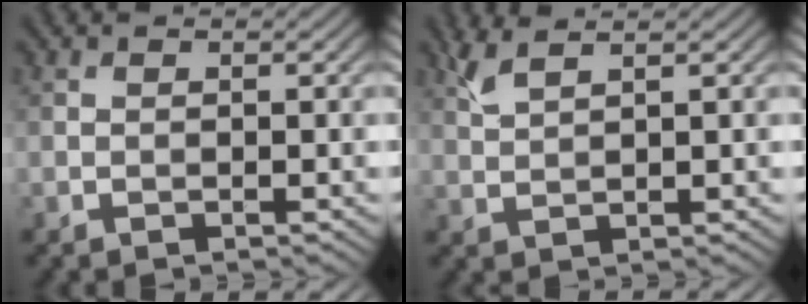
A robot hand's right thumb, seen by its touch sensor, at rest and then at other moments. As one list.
[{"total": 2.8, "force": [2.0, 0.4, 1.8], "torque": [-0.046, 0.011, 0.048]}]